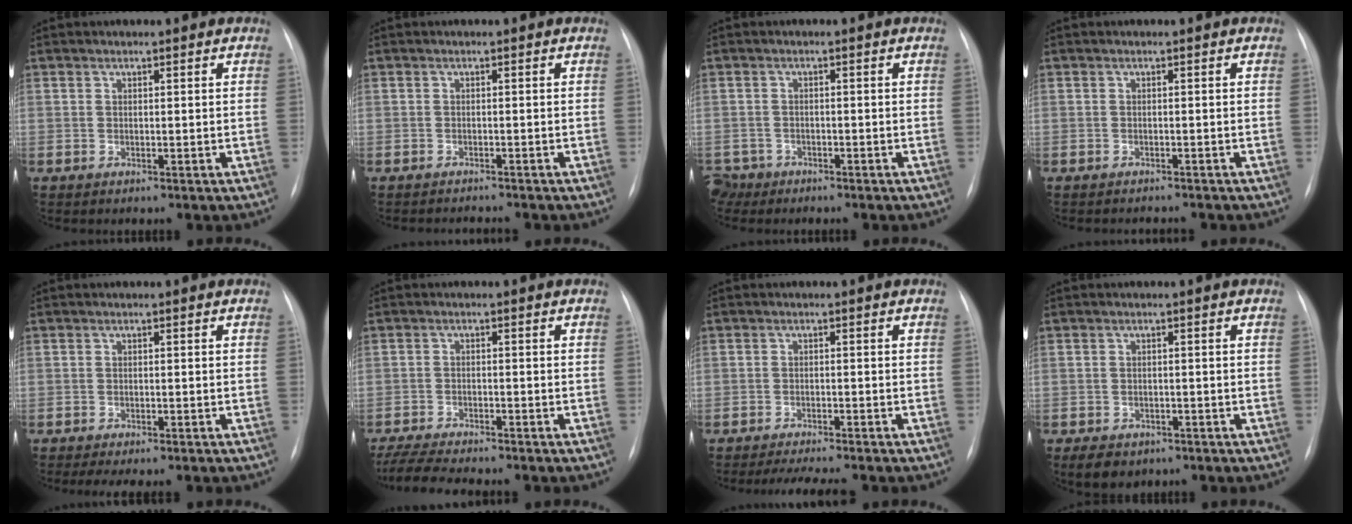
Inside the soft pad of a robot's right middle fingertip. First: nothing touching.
{"total": 3.1, "force": [-3.1, 0.3, 0.6], "torque": [-0.004, -0.005, -0.040]}
{"total": 3.6, "force": [-2.9, 2.1, -0.4], "torque": [0.009, 0.000, -0.053]}
{"total": 2.7, "force": [-2.6, 0.6, 0.4], "torque": [-0.002, -0.003, -0.030]}
{"total": 6.7, "force": [-5.7, 1.6, 3.3], "torque": [-0.041, 0.000, -0.075]}
{"total": 10.0, "force": [-8.9, 1.1, 4.4], "torque": [-0.073, -0.016, -0.140]}
{"total": 6.4, "force": [-5.6, 0.9, 2.8], "torque": [-0.039, -0.010, -0.085]}
{"total": 5.5, "force": [-3.9, 3.2, 2.1], "torque": [-0.029, -0.002, -0.049]}